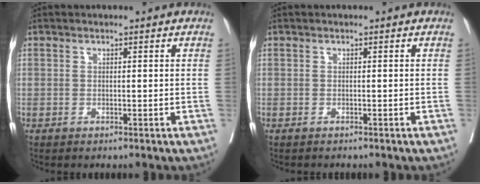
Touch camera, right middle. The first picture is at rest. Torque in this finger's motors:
{"motor_torque": [-0.01, 0.03, -0.06, 0.00]}